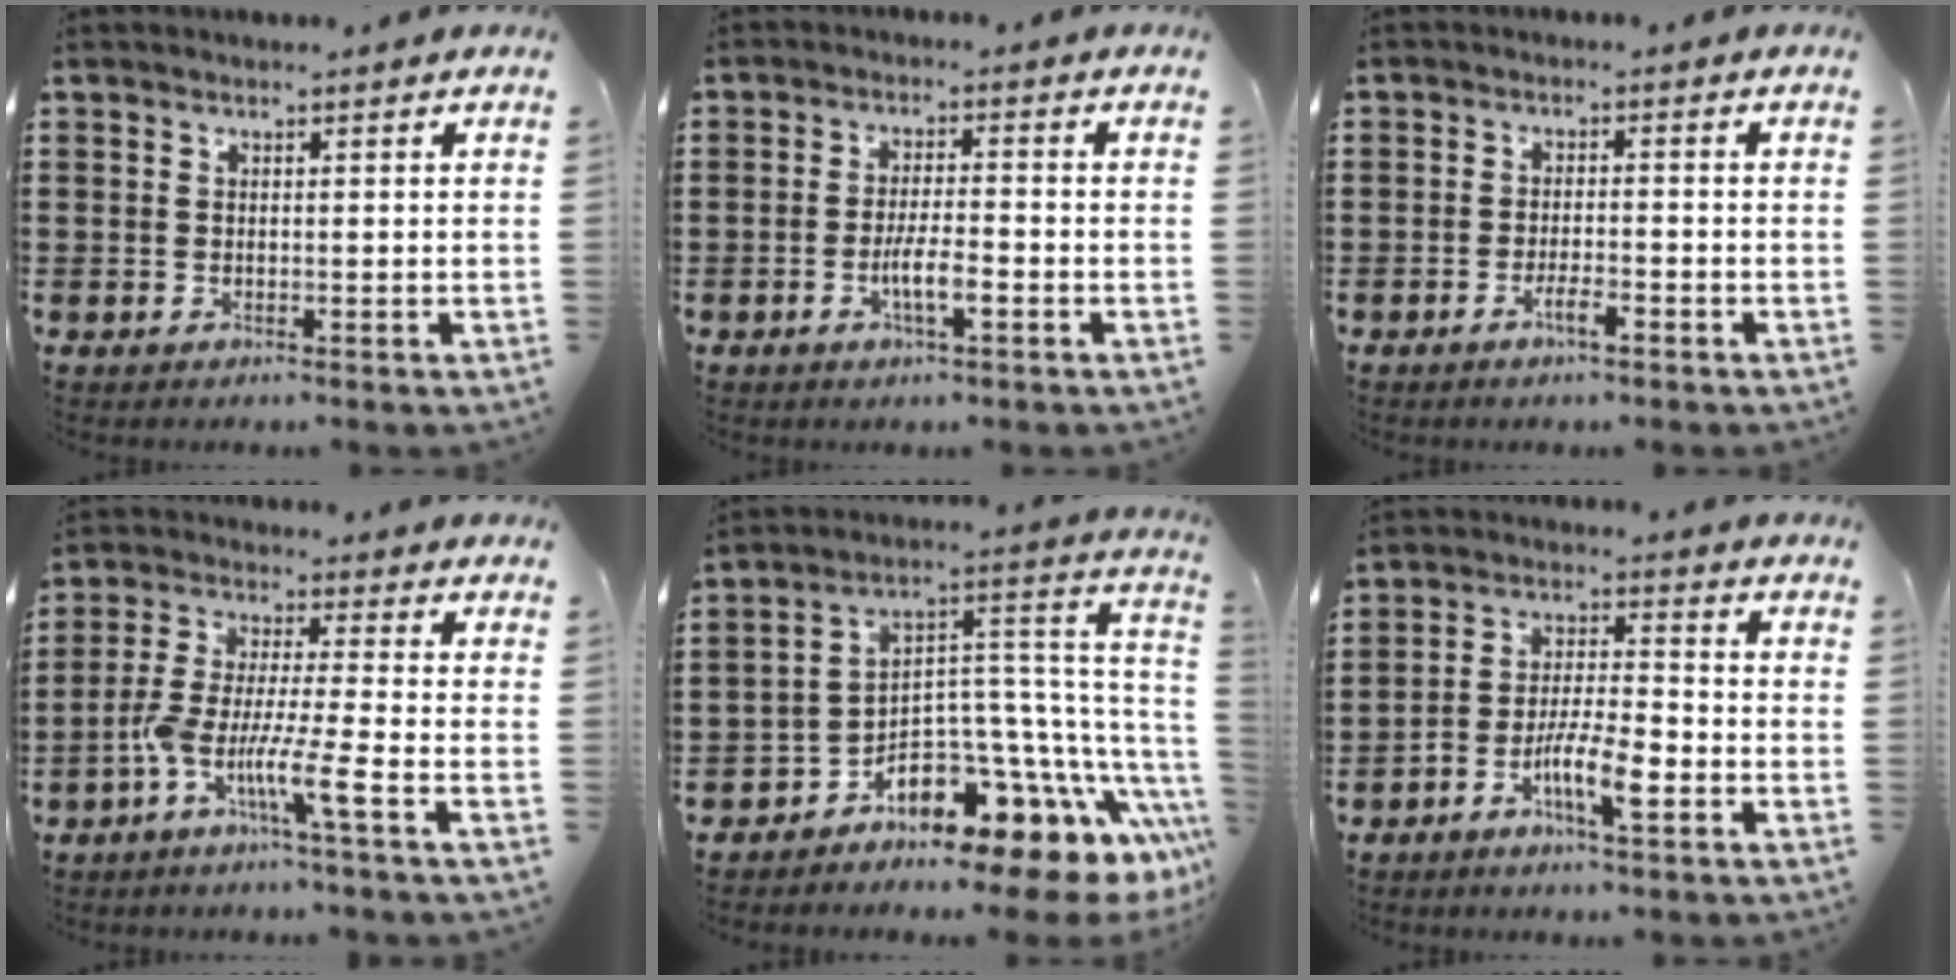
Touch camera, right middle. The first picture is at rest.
{"total": 4.5, "force": [-1.8, 1.0, 3.9], "torque": [-0.073, 0.003, -0.036]}
{"total": 3.2, "force": [-2.0, 0.7, 2.4], "torque": [-0.046, 0.003, -0.039]}
{"total": 8.2, "force": [-5.0, 0.3, 6.5], "torque": [-0.142, -0.010, -0.099]}
{"total": 8.2, "force": [-6.4, 2.4, 4.6], "torque": [-0.107, -0.037, -0.137]}
{"total": 6.4, "force": [-3.6, 1.4, 5.0], "torque": [-0.103, -0.002, -0.072]}